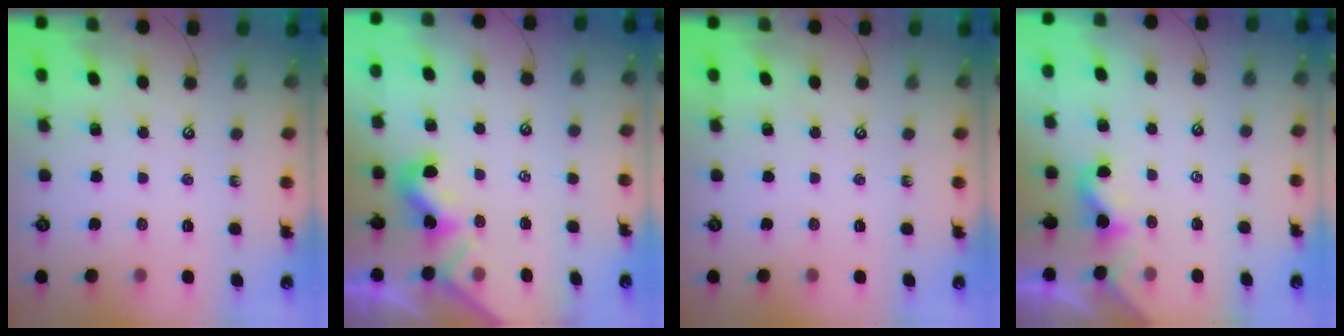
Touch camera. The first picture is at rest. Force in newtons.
{"total": 1.8, "press": 1.8, "slide": 0.5}
{"total": 0.0}
{"total": 1.8, "press": 1.8, "slide": 0.3}